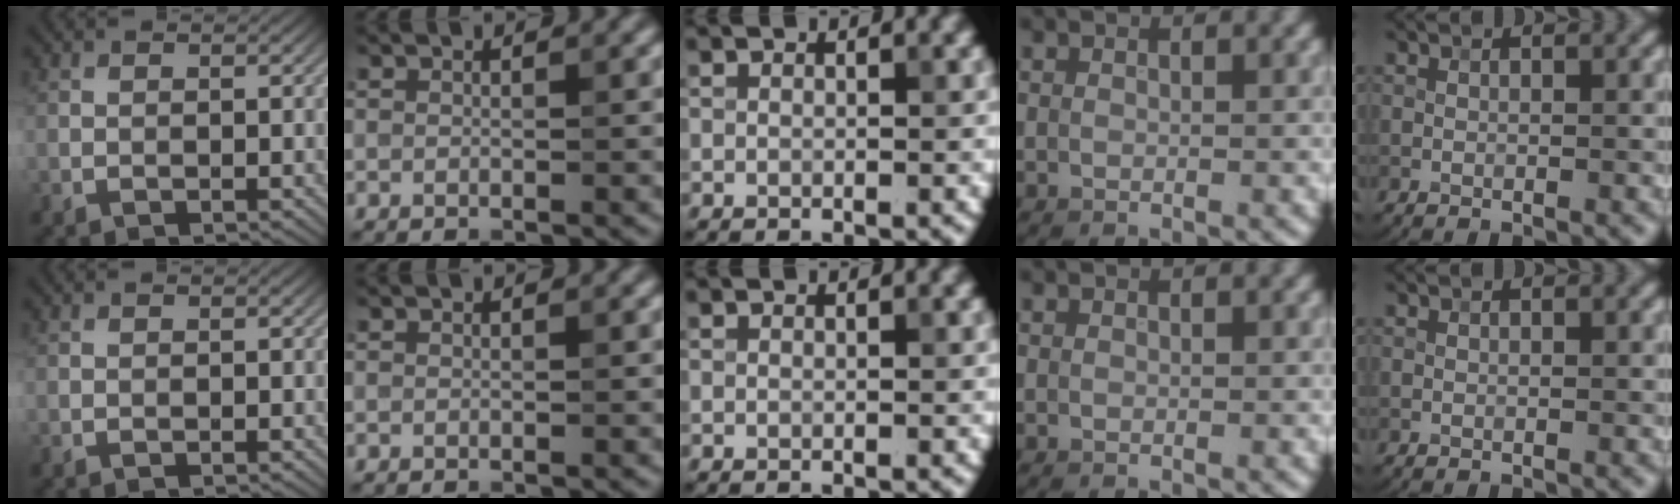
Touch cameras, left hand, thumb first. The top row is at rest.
{}